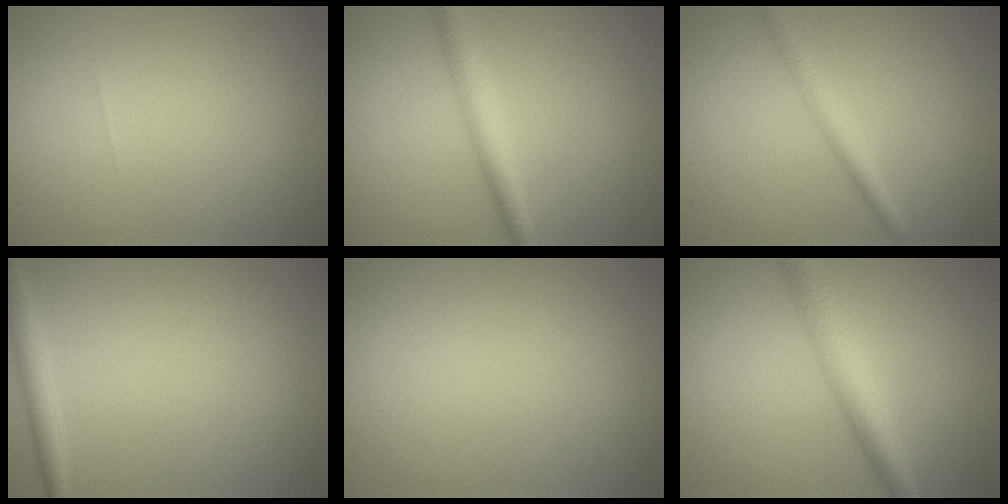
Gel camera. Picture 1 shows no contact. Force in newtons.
{"total": 2.9, "press": 2.9, "slide": 0.1}
{"total": 2.3, "press": 2.3, "slide": 0.0}
{"total": 1.8, "press": 1.8, "slide": 0.1}
{"total": 0.0}
{"total": 4.3, "press": 4.3, "slide": 0.0}